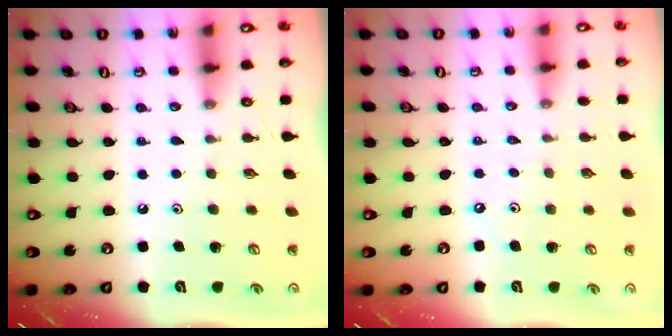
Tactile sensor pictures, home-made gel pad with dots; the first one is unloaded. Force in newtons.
{"total": 1.7, "press": 1.7, "slide": 0.4}